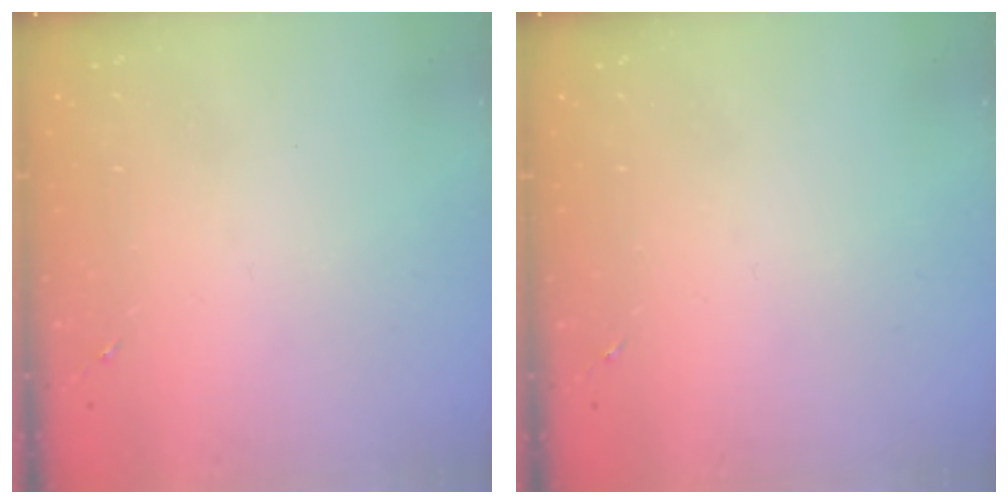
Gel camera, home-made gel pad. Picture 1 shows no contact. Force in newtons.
{"total": 0.0}